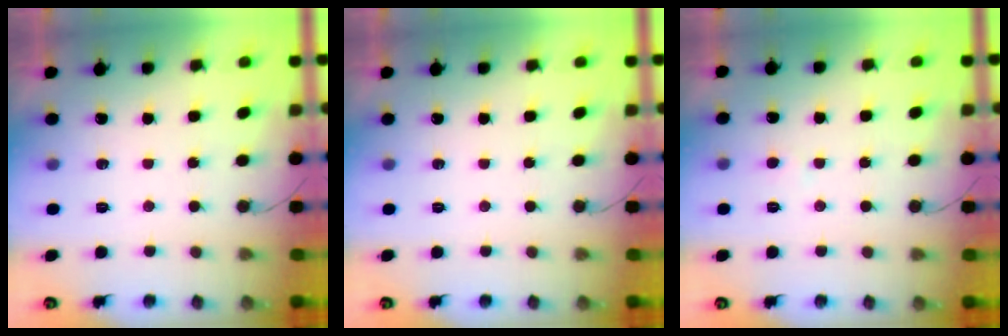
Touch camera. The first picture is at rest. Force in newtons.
{"total": 0.0}
{"total": 2.0, "press": 2.0, "slide": 0.2}